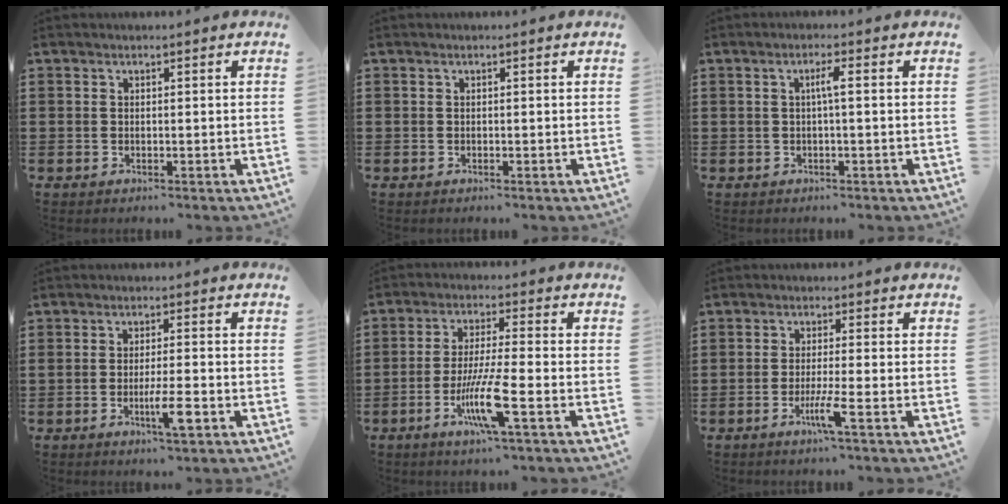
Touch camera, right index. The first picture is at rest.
{"total": 0.0}
{"total": 2.2, "force": [0.0, 0.0, 2.2], "torque": [-0.041, 0.000, -0.004]}
{"total": 4.7, "force": [-2.1, 0.5, 4.2], "torque": [-0.072, -0.007, -0.036]}
{"total": 8.9, "force": [-3.8, 0.5, 8.0], "torque": [-0.163, -0.016, -0.073]}
{"total": 4.4, "force": [-2.2, -0.3, 3.8], "torque": [-0.070, -0.017, -0.038]}